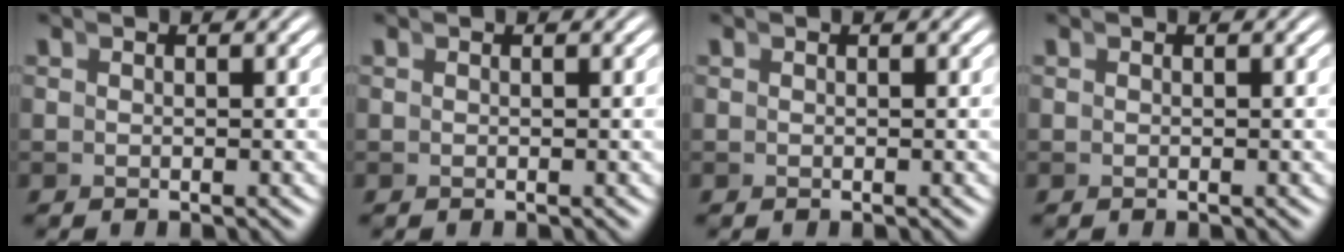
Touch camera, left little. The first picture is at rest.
{"total": 0.0}
{"total": 0.0}
{"total": 0.0}